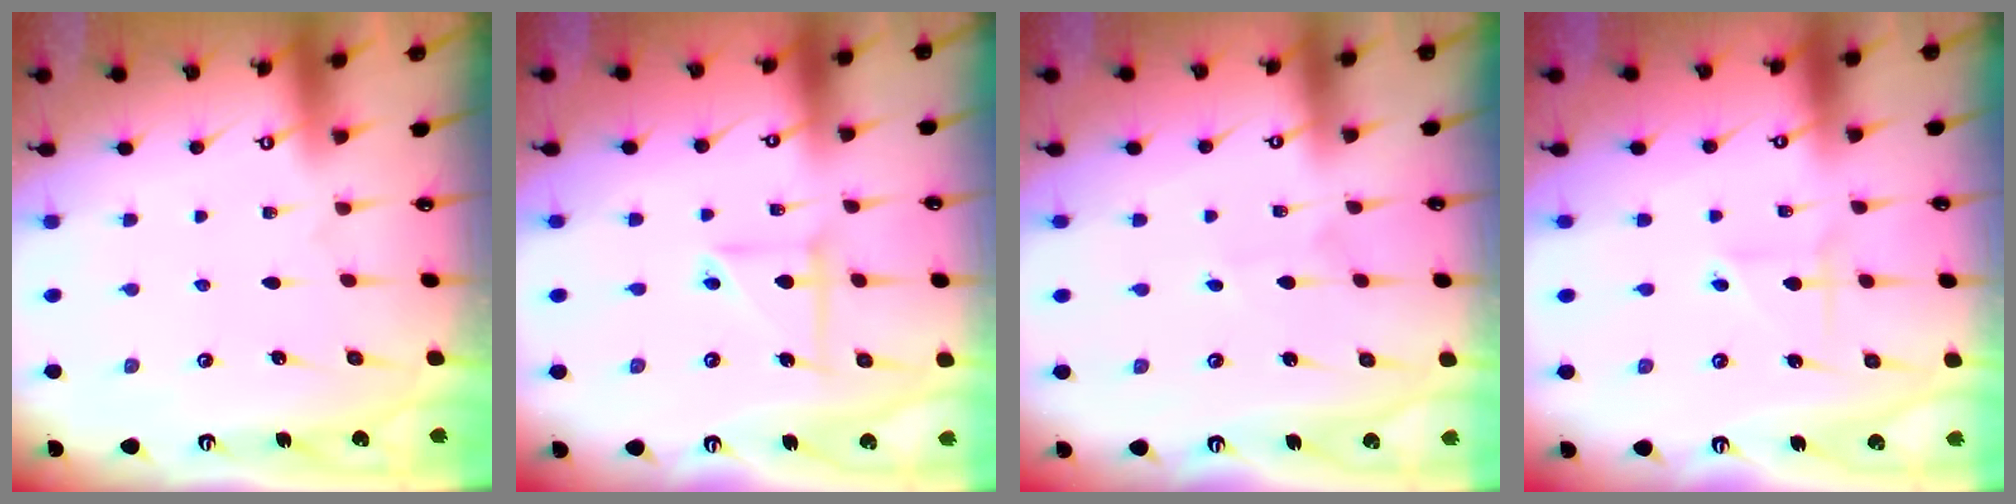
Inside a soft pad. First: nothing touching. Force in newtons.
{"total": 5.7, "press": 5.7, "slide": 0.5}
{"total": 1.7, "press": 1.7, "slide": 0.1}
{"total": 1.8, "press": 1.7, "slide": 0.7}